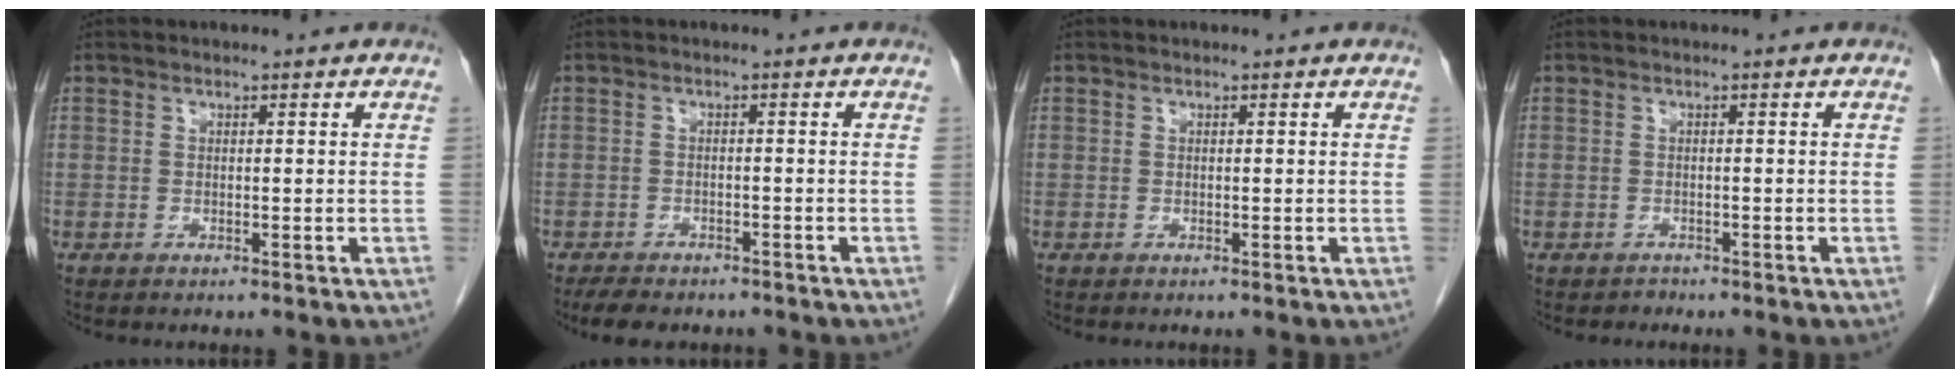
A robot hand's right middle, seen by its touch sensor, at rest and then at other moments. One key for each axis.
{"total": 6.5, "fx": -5.4, "fy": 2.3, "fz": 2.7, "tx": -0.044, "ty": -0.008, "tz": -0.075}
{"total": 0.0}
{"total": 0.6, "fx": -0.6, "fy": 0.2, "fz": -0.1, "tx": -0.007, "ty": -0.002, "tz": -0.013}